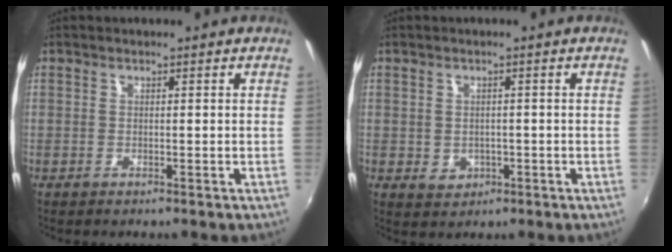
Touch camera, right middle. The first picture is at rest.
{"total": 3.0, "force": [-0.5, 2.7, 1.3], "torque": [-0.025, 0.000, -0.002]}